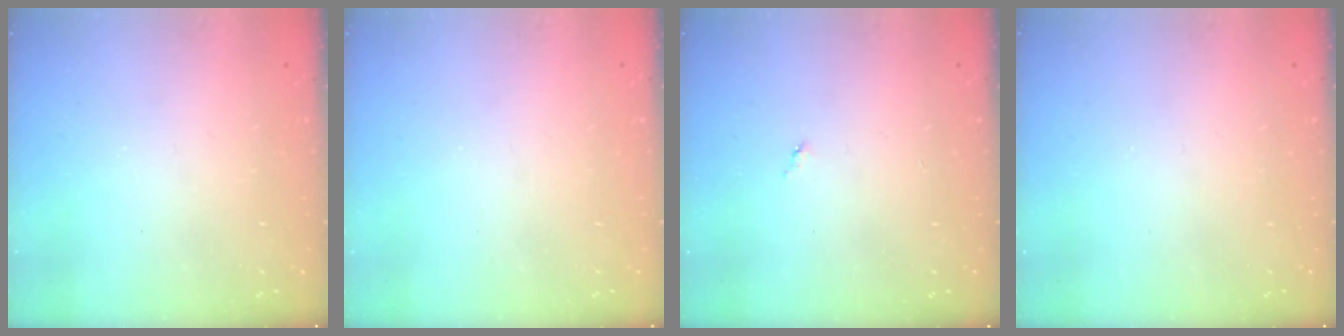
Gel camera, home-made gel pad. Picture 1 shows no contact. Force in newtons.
{"total": 0.6, "press": 0.4, "slide": 0.4}
{"total": 3.0, "press": 3.0, "slide": 0.2}
{"total": 0.0}